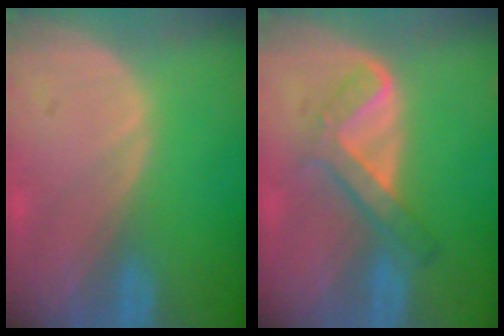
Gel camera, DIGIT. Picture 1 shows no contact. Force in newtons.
{"total": 5.1, "press": 4.9, "slide": 1.2}